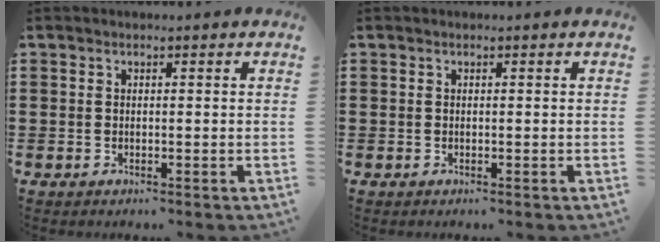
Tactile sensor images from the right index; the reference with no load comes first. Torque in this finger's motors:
{"motor_torque": [0.00, 0.00, 0.00, -0.01]}